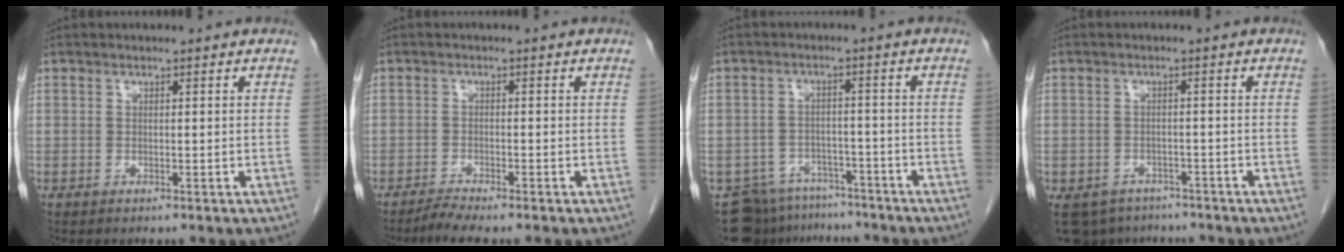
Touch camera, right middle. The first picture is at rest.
{"total": 2.6, "force": [-2.3, -0.4, 1.1], "torque": [-0.027, -0.009, -0.047]}
{"total": 11.2, "force": [-9.5, 5.5, 2.1], "torque": [-0.036, 0.011, -0.130]}
{"total": 8.9, "force": [-6.8, 5.4, 2.1], "torque": [-0.054, -0.005, -0.090]}